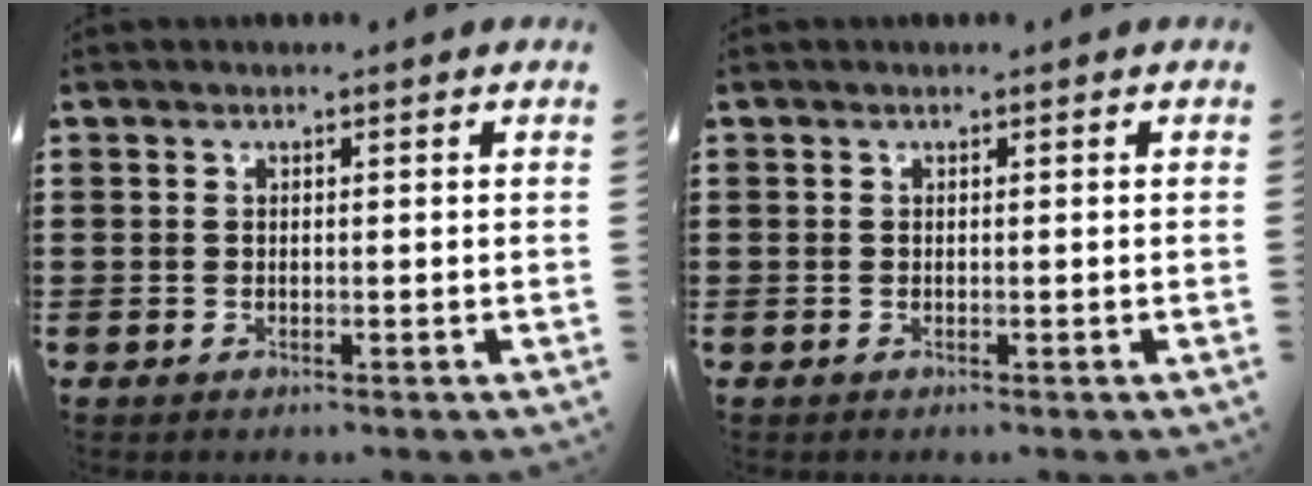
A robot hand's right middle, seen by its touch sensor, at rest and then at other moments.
{"total": 0.0}